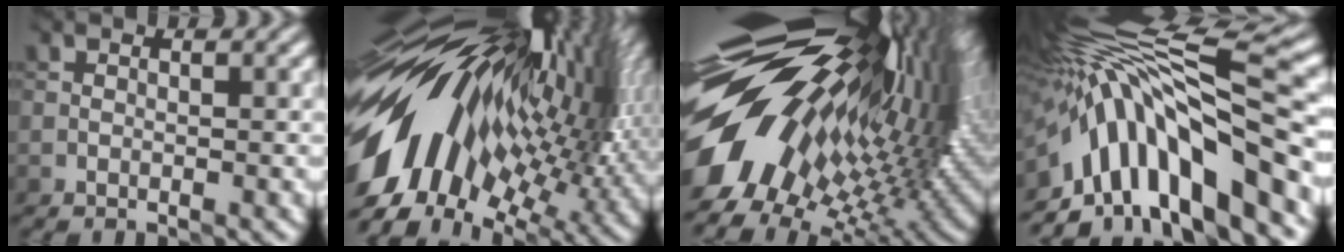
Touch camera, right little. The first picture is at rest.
{"total": 18.8, "force": [1.3, 8.4, 16.8], "torque": [-0.279, -0.020, 0.015]}
{"total": 18.1, "force": [3.3, 7.9, 16.0], "torque": [-0.269, -0.024, 0.059]}
{"total": 13.1, "force": [-4.5, 4.0, 11.6], "torque": [-0.188, 0.016, -0.056]}